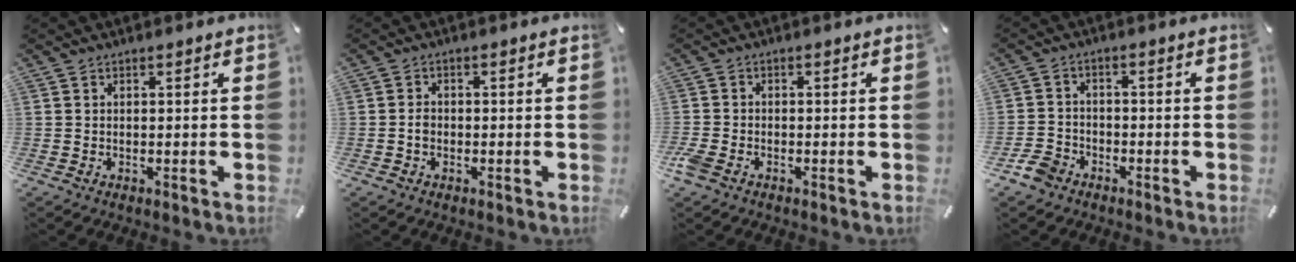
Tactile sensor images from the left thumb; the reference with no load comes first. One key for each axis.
{"total": 1.7, "fx": -0.5, "fy": 1.2, "fz": 1.1, "tx": -0.021, "ty": 0.005, "tz": -0.010}
{"total": 2.6, "fx": -1.8, "fy": 1.4, "fz": 1.4, "tx": -0.042, "ty": -0.001, "tz": -0.038}
{"total": 5.4, "fx": -3.4, "fy": 3.9, "fz": 1.5, "tx": -0.040, "ty": 0.015, "tz": -0.066}